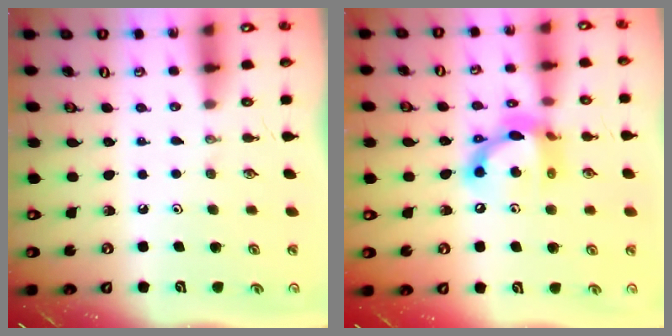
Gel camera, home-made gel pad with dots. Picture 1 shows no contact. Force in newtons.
{"total": 13.9, "press": 13.9, "slide": 0.7}